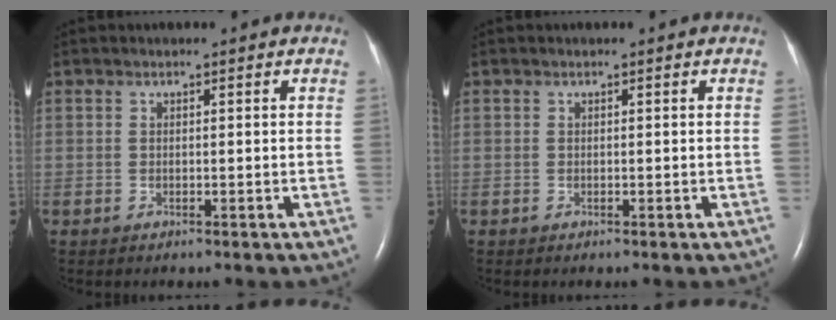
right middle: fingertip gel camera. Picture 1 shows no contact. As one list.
[{"total": 0.0}]